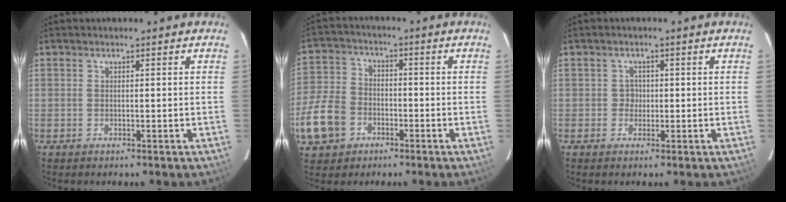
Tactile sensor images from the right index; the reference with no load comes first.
{"total": 5.4, "force": [-2.4, 4.2, 2.2], "torque": [-0.054, 0.009, -0.046]}
{"total": 1.7, "force": [-0.3, 1.6, 0.1], "torque": [0.000, 0.006, -0.003]}